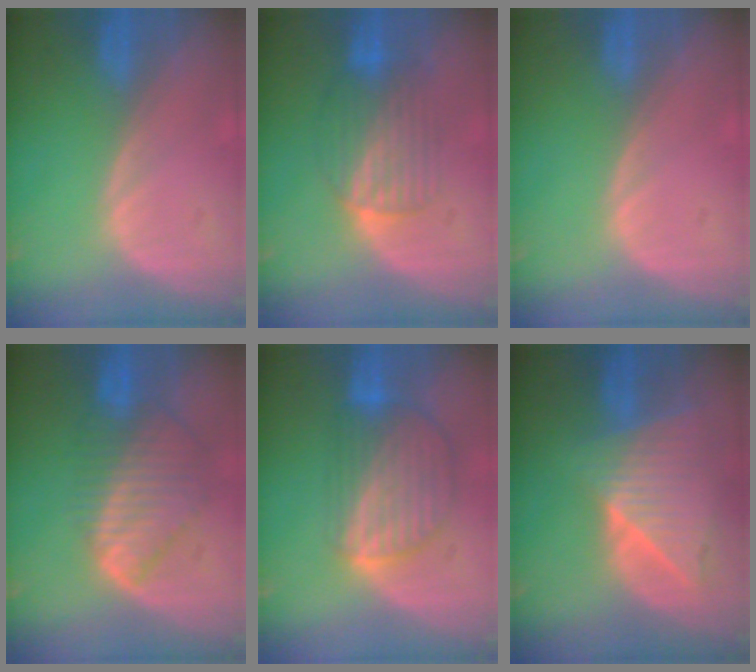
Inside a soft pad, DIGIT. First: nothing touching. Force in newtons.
{"total": 6.6, "press": 6.5, "slide": 1.1}
{"total": 0.7, "press": 0.1, "slide": 0.7}
{"total": 8.7, "press": 7.7, "slide": 4.1}
{"total": 8.7, "press": 7.7, "slide": 4.1}
{"total": 9.1, "press": 8.1, "slide": 4.0}